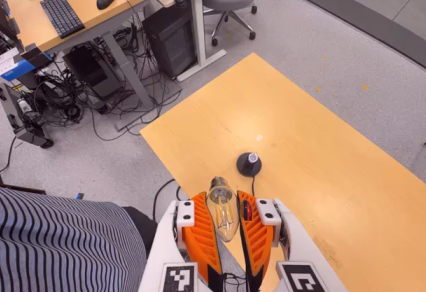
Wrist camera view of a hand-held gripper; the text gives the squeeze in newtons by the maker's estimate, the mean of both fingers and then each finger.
{"total": 21.0, "left": 26.4, "right": 15.6}